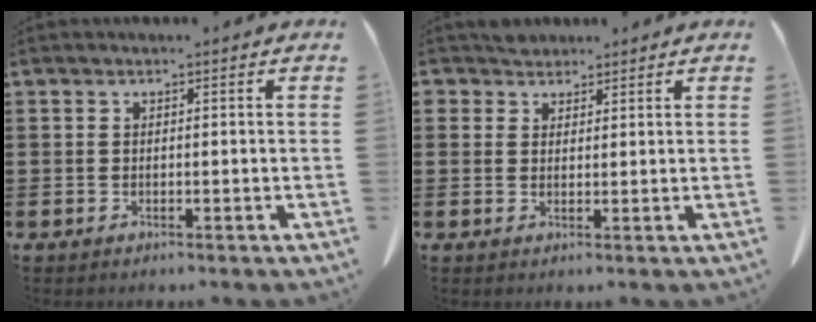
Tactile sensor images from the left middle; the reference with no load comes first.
{"total": 2.4, "force": [2.1, 1.1, 0.0], "torque": [-0.009, 0.005, 0.043]}